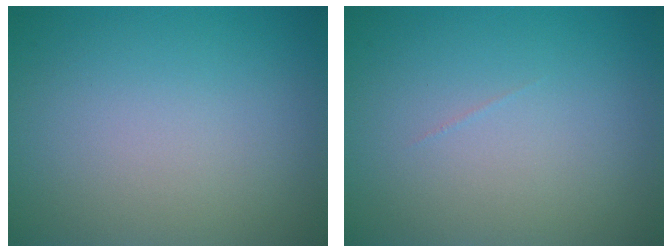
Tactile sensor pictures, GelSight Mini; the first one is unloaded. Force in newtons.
{"total": 0.0}